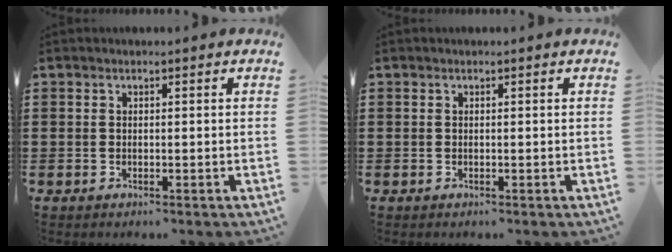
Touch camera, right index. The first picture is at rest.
{"total": 0.0}